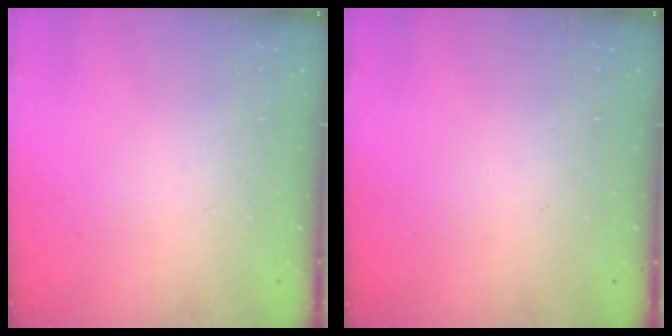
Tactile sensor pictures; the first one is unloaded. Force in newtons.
{"total": 0.0}